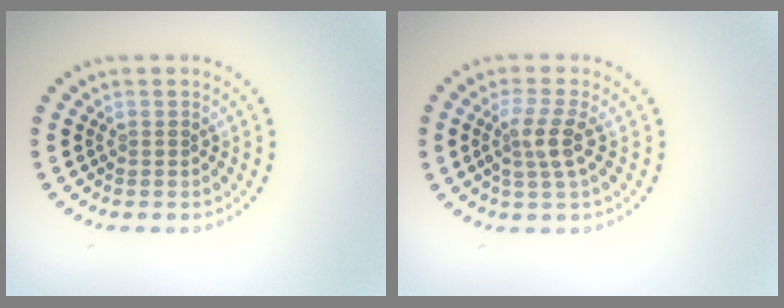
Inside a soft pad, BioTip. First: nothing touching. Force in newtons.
{"total": 2.6, "press": 2.3, "slide": 1.2}